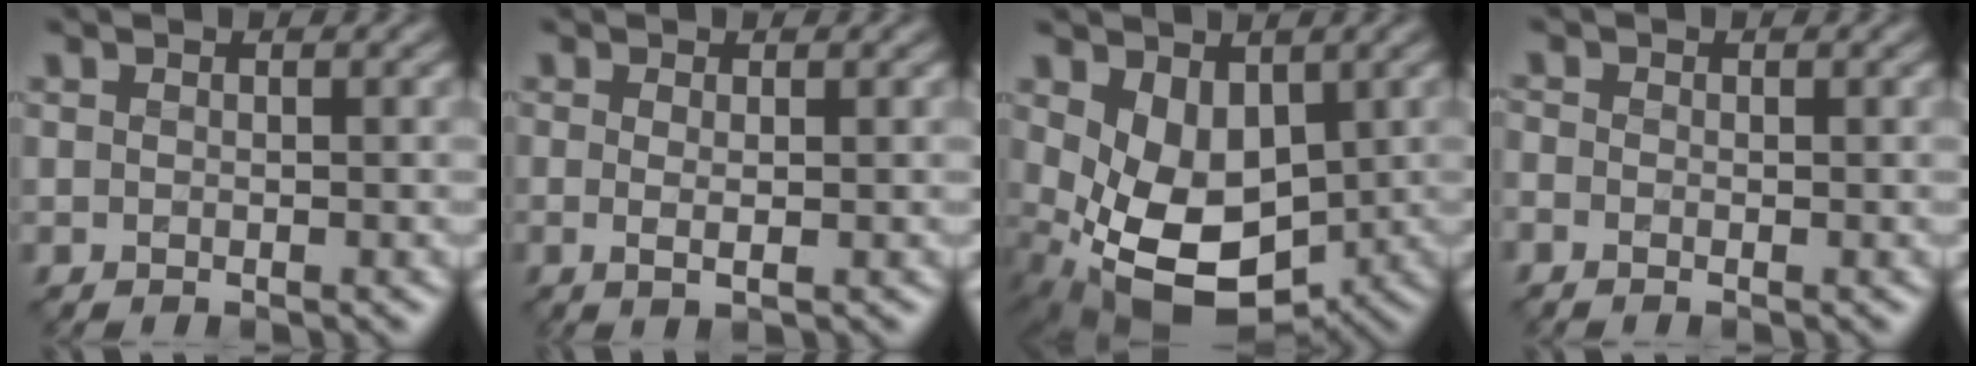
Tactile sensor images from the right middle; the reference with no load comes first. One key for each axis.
{"total": 1.3, "fx": 0.0, "fy": 0.3, "fz": 1.3, "tx": -0.024, "ty": -0.002, "tz": -0.001}
{"total": 8.2, "fx": -0.5, "fy": 5.5, "fz": 6.1, "tx": -0.126, "ty": -0.030, "tz": 0.006}
{"total": 0.7, "fx": -0.4, "fy": 0.4, "fz": 0.4, "tx": -0.010, "ty": -0.006, "tz": -0.010}